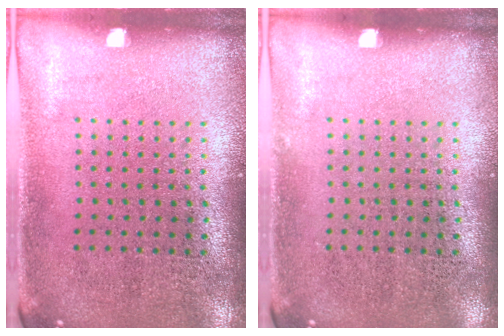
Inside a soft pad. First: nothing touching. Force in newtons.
{"total": 0.0}